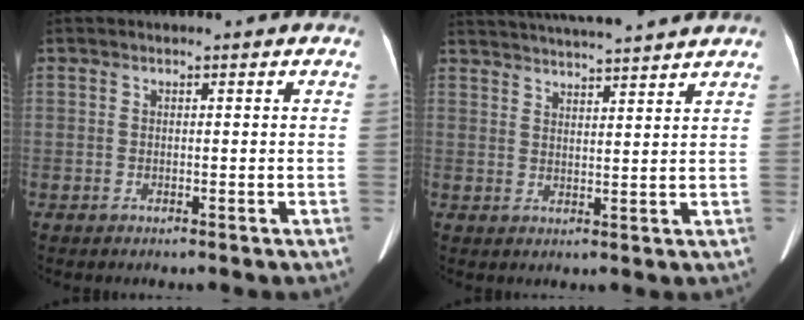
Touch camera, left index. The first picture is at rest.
{"total": 13.7, "force": [12.8, 0.1, 5.0], "torque": [-0.096, 0.027, 0.186]}